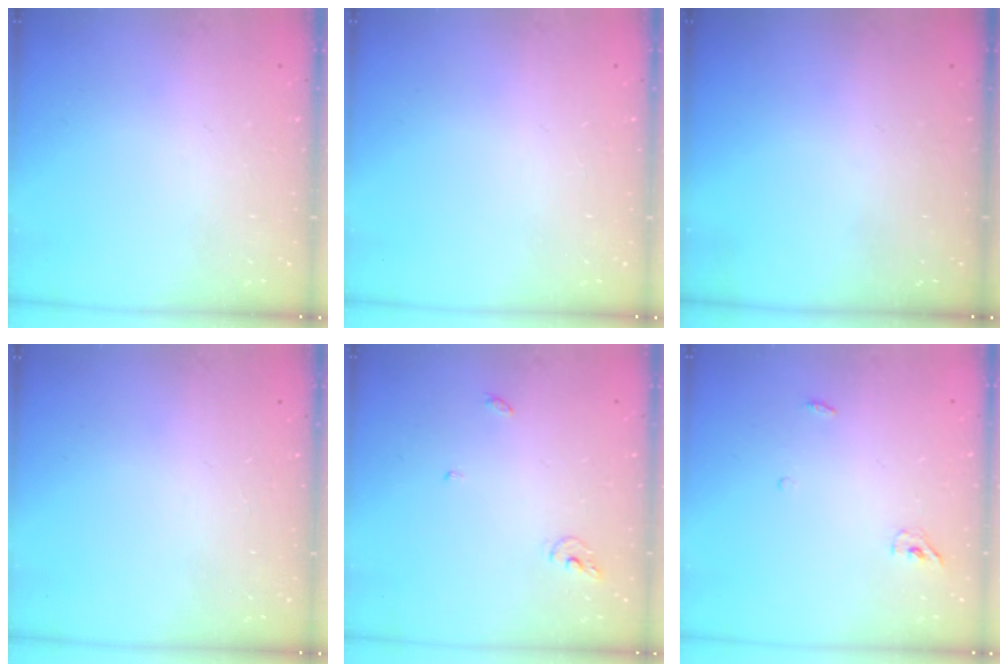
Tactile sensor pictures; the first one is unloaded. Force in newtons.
{"total": 0.0}
{"total": 0.0}
{"total": 0.0}
{"total": 4.9, "press": 4.9, "slide": 0.4}
{"total": 3.9, "press": 3.7, "slide": 1.2}